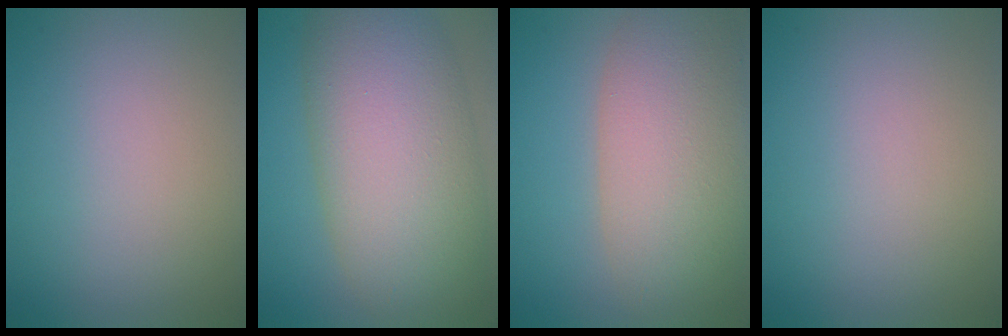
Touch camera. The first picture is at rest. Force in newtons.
{"total": 12.1, "press": 12.1, "slide": 0.5}
{"total": 9.0, "press": 9.0, "slide": 0.6}
{"total": 0.0}